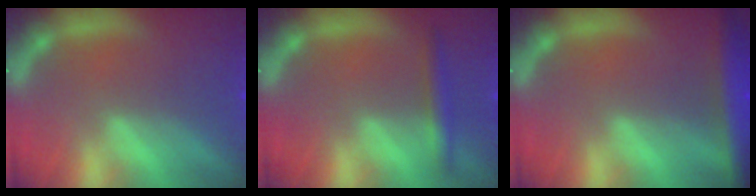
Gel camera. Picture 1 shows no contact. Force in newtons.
{"total": 2.4}
{"total": 5.9}